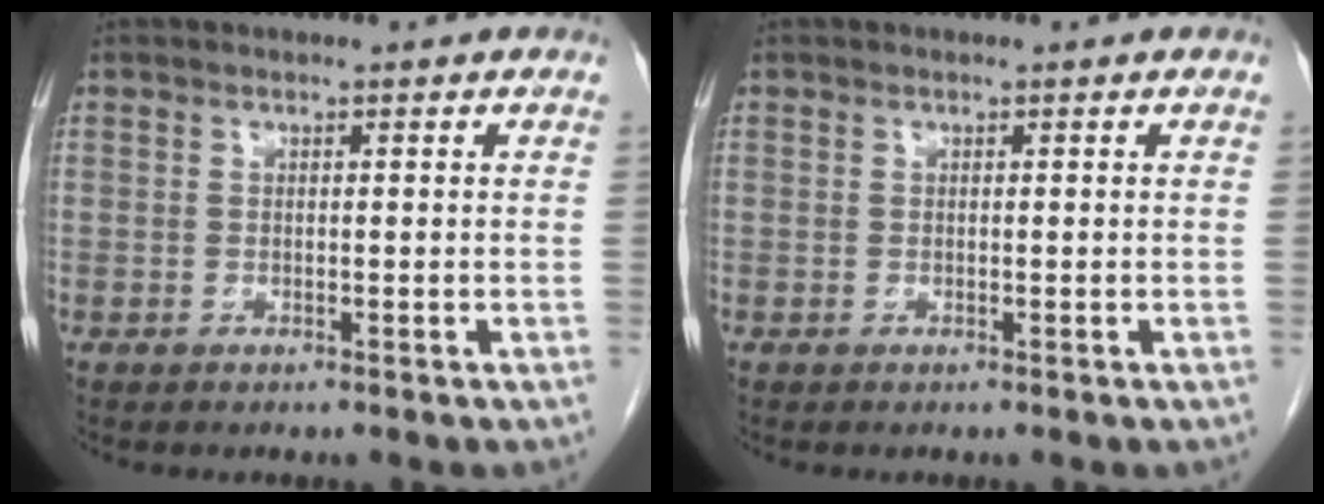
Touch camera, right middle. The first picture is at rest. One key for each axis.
{"total": 0.0}